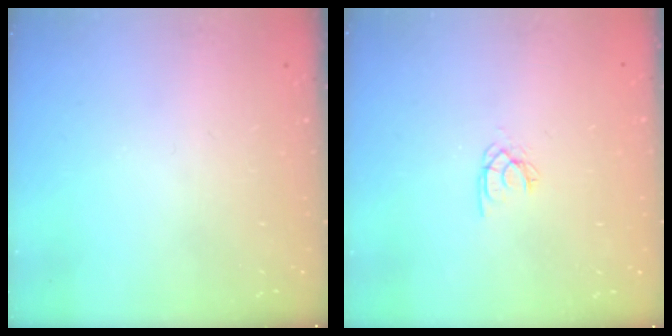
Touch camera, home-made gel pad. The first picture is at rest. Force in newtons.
{"total": 2.0, "press": 2.0, "slide": 0.4}